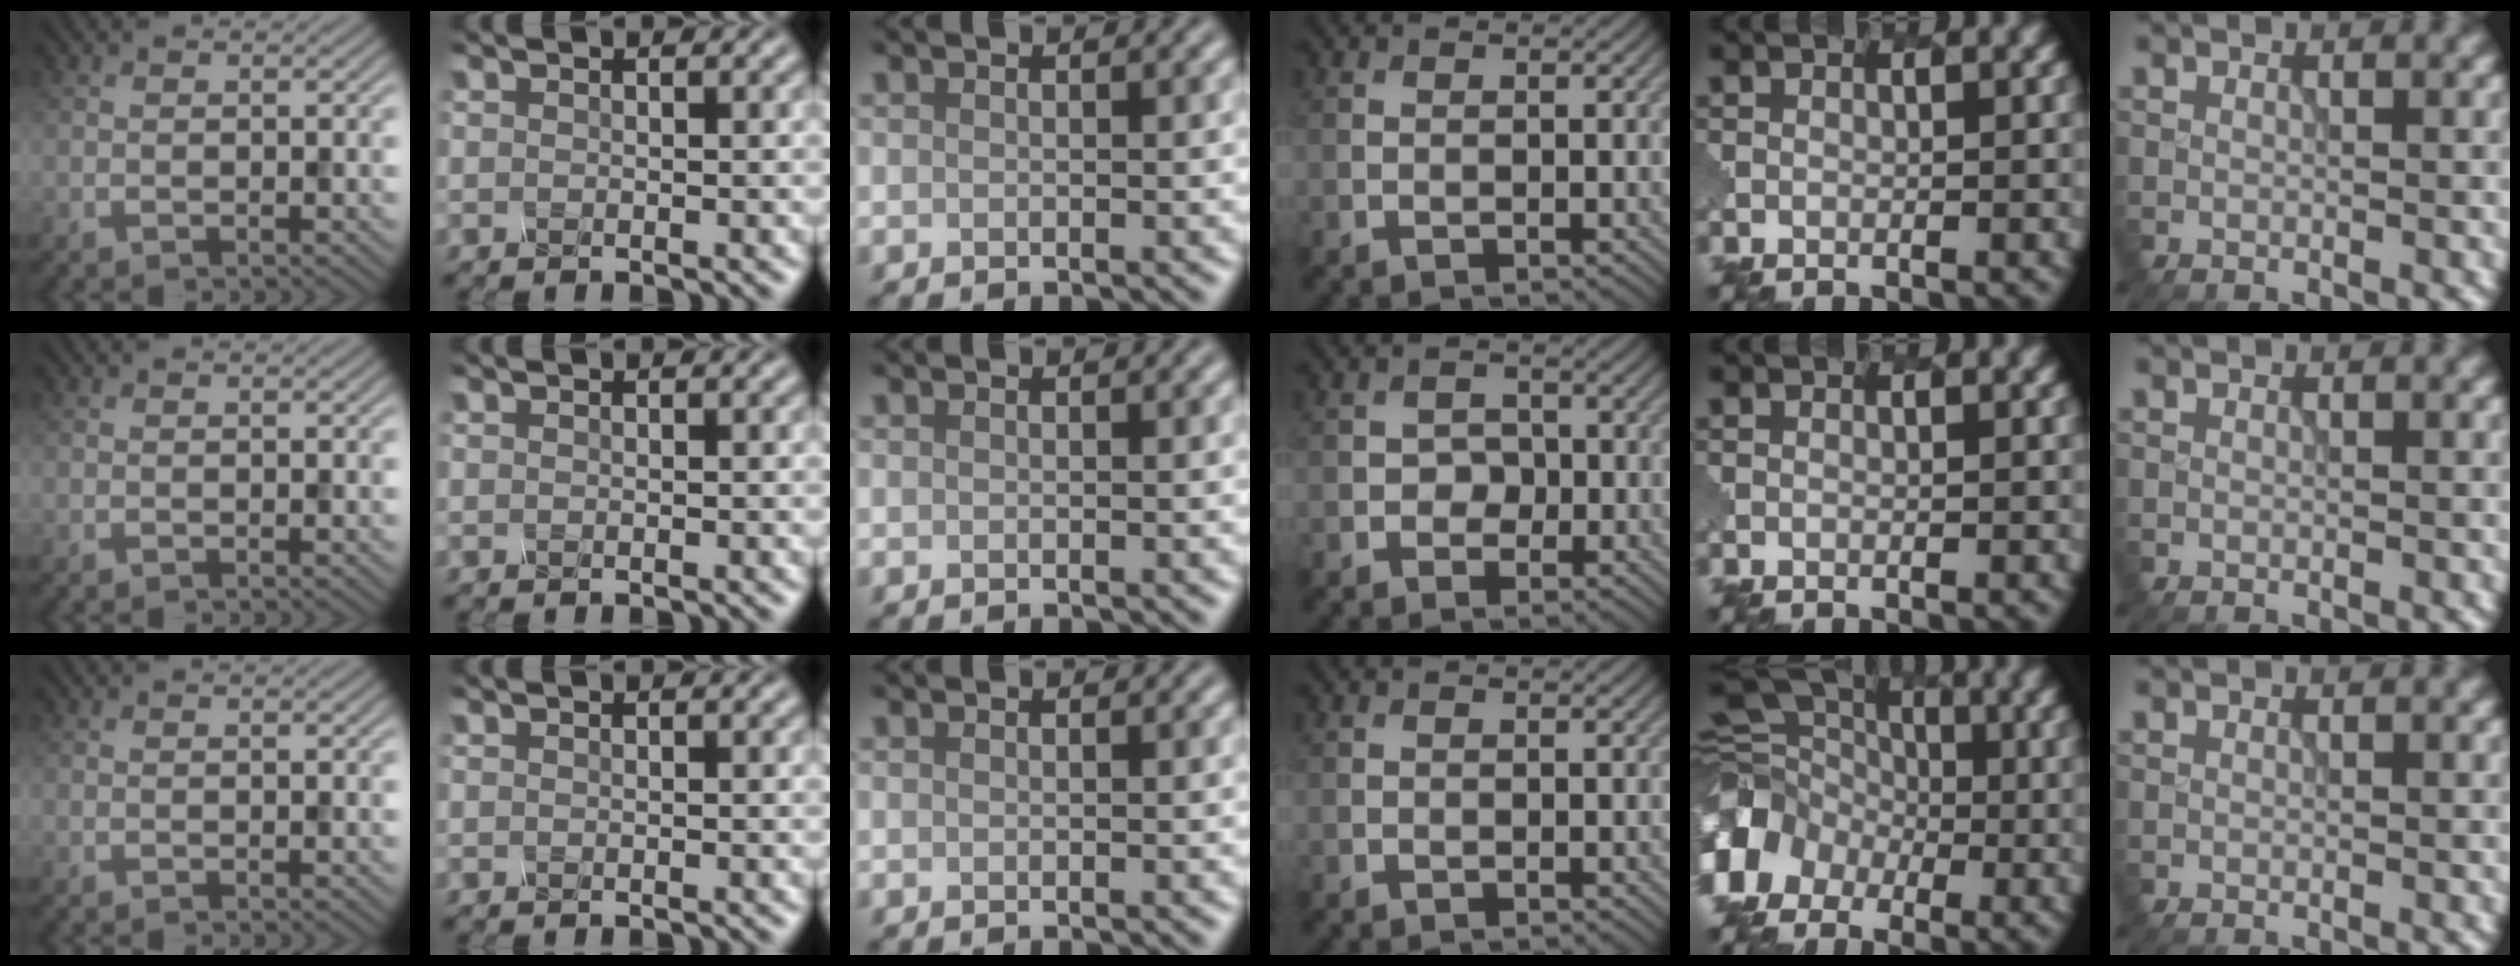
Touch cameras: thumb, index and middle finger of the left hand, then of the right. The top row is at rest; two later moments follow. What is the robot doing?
{"motion": "screw", "object": "spray bottle"}